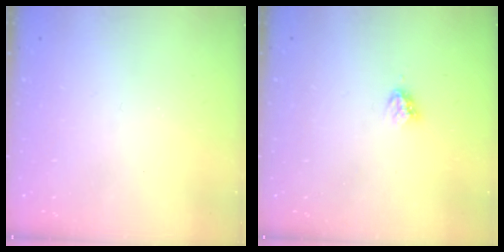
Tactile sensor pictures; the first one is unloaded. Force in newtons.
{"total": 3.5, "press": 3.4, "slide": 0.3}